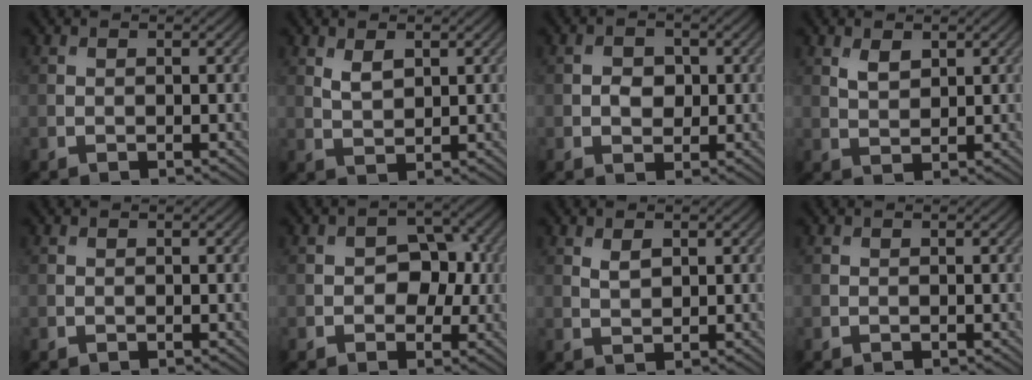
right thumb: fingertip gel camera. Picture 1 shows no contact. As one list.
[{"total": 2.4, "force": [1.2, 1.2, 1.6], "torque": [-0.038, -0.004, 0.030]}, {"total": 2.2, "force": [0.0, 1.8, 1.3], "torque": [-0.023, -0.002, -0.005]}, {"total": 2.2, "force": [1.3, 1.2, 1.4], "torque": [-0.031, -0.003, 0.029]}, {"total": 0.0}, {"total": 4.5, "force": [-0.4, 3.3, 3.0], "torque": [-0.037, -0.003, -0.016]}, {"total": 1.7, "force": [0.9, 0.9, 1.2], "torque": [-0.027, -0.002, 0.020]}, {"total": 0.0}]